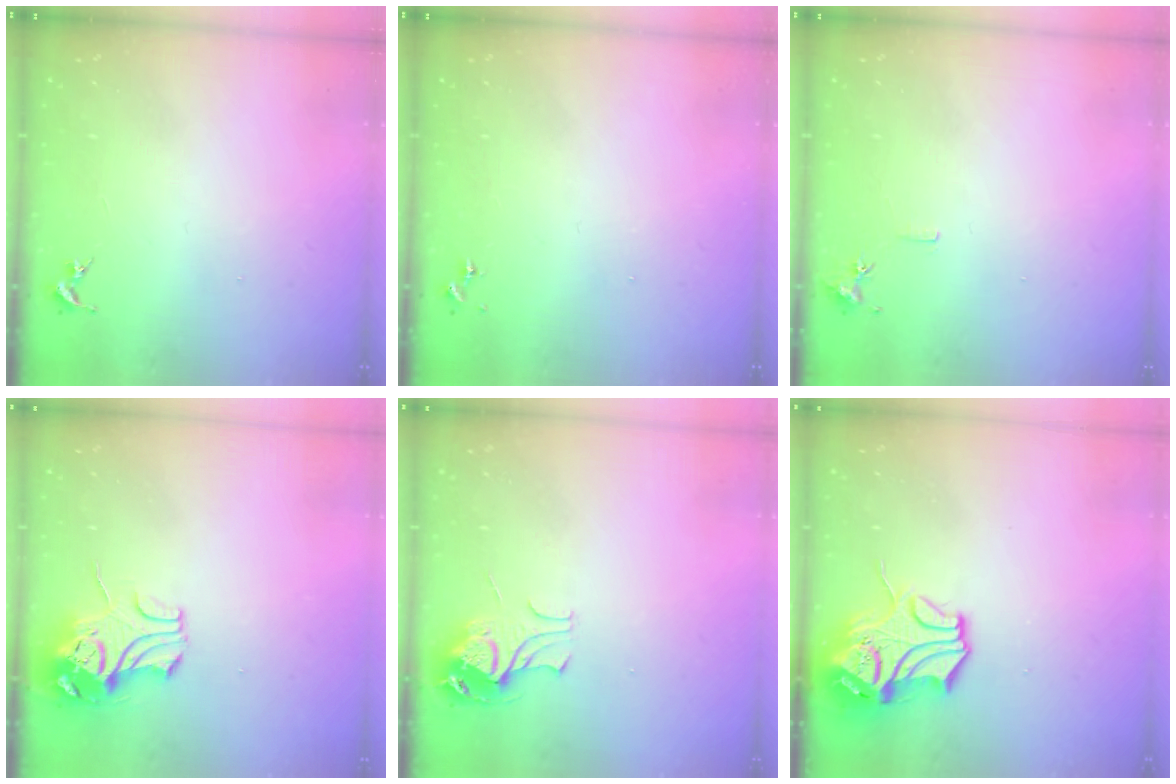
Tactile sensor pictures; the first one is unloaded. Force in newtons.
{"total": 0.0}
{"total": 5.6, "press": 5.6, "slide": 0.7}
{"total": 9.8, "press": 9.7, "slide": 1.4}
{"total": 9.5, "press": 9.5, "slide": 1.1}
{"total": 14.0, "press": 13.8, "slide": 2.1}